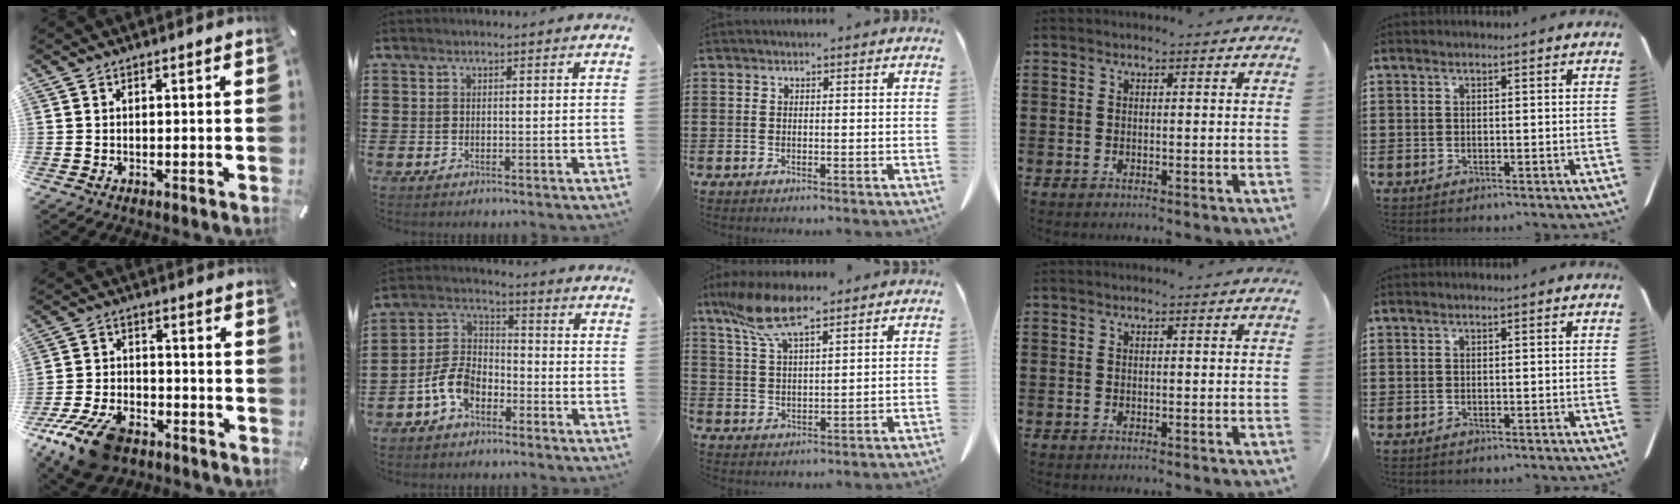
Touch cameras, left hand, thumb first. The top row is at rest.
{"thumb": {"total": 14.0, "force": [-9.4, 6.9, 7.8], "torque": [-0.150, 0.048, -0.166]}, "index": {"total": 7.2, "force": [-4.1, 4.1, 4.2], "torque": [-0.115, 0.006, -0.087]}, "middle": {"total": 9.4, "force": [6.8, 2.3, 6.1], "torque": [-0.143, -0.015, 0.123]}}